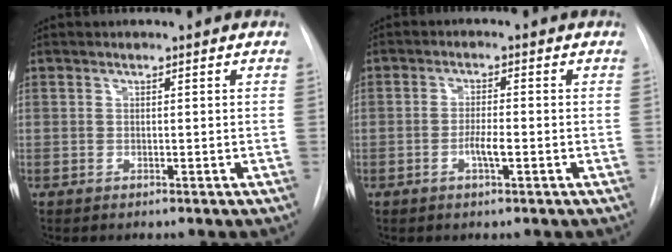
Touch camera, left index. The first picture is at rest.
{"total": 3.0, "force": [-1.5, 0.3, 2.6], "torque": [-0.049, -0.004, -0.025]}